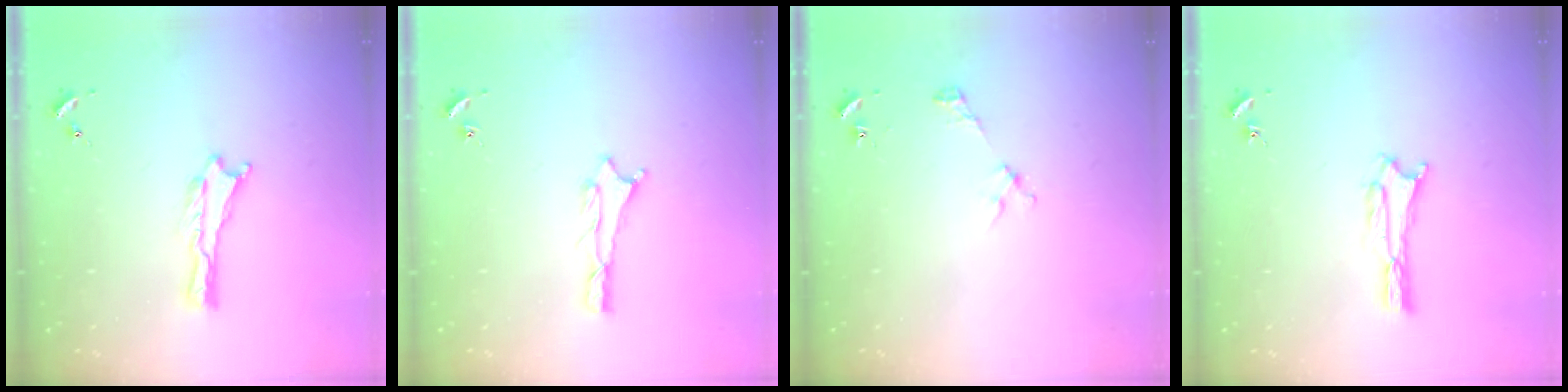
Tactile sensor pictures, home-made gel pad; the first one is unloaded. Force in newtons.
{"total": 0.9, "press": 0.8, "slide": 0.1}
{"total": 2.2, "press": 2.2, "slide": 0.3}
{"total": 1.7, "press": 1.7, "slide": 0.3}